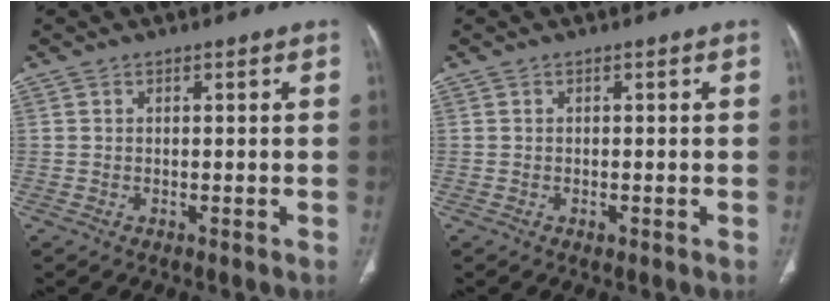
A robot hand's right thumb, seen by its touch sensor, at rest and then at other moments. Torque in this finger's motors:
{"motor_torque": [0.19, 0.03, 0.50, -0.37, -0.02]}